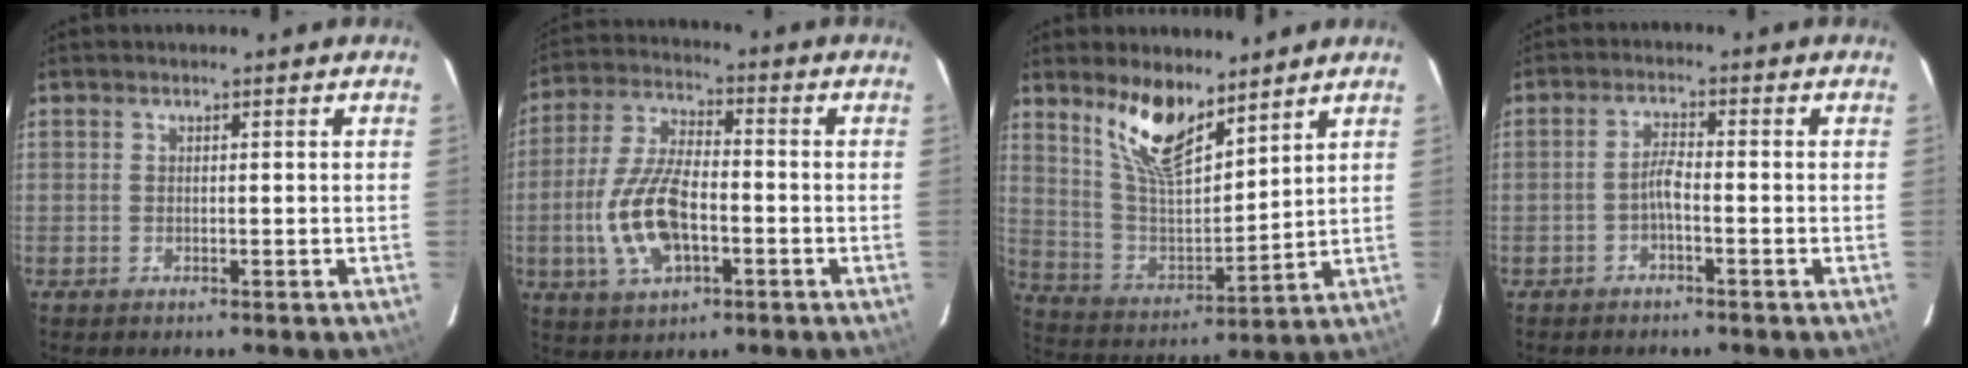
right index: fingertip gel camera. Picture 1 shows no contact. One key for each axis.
{"total": 13.1, "fx": -3.4, "fy": 6.1, "fz": 11.1, "tx": -0.236, "ty": 0.002, "tz": -0.060}
{"total": 12.7, "fx": 9.1, "fy": 4.2, "fz": 7.9, "tx": -0.152, "ty": -0.002, "tz": 0.183}
{"total": 2.3, "fx": -1.4, "fy": 0.2, "fz": 1.8, "tx": -0.042, "ty": 0.008, "tz": -0.029}